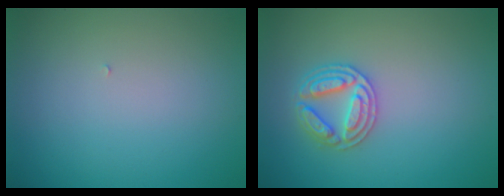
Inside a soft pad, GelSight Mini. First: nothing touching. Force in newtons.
{"total": 3.0, "press": 3.0, "slide": 0.4}